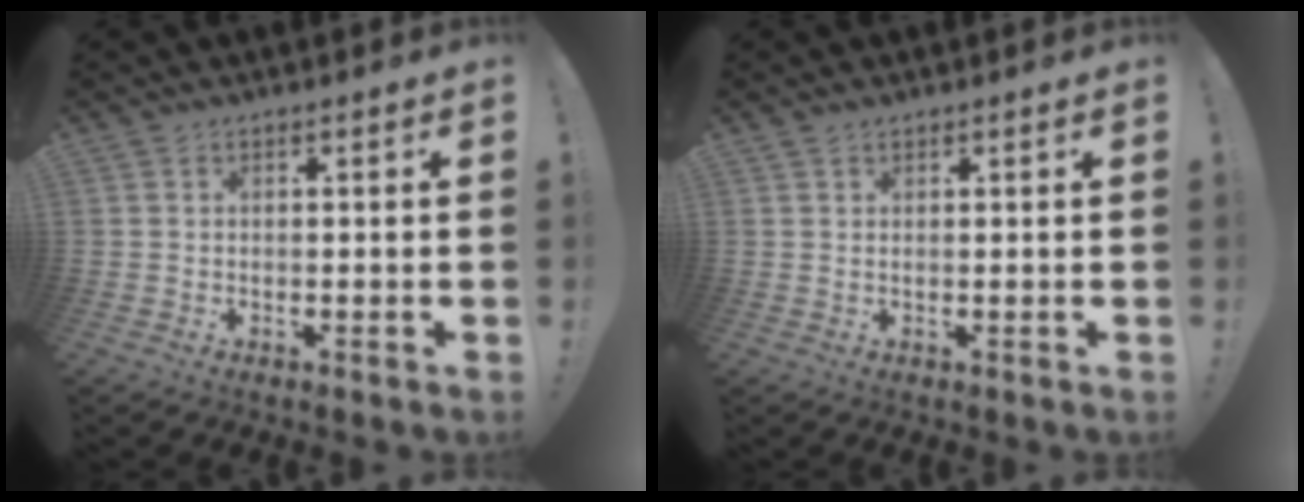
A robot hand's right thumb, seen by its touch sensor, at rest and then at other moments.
{"total": 0.8, "force": [0.8, 0.2, 0.2], "torque": [0.001, -0.003, 0.014]}